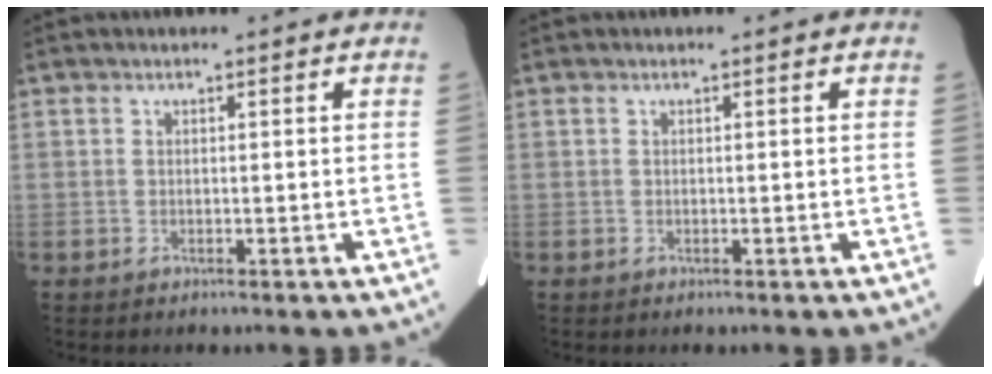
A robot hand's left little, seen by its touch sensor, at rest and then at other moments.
{"total": 0.0}